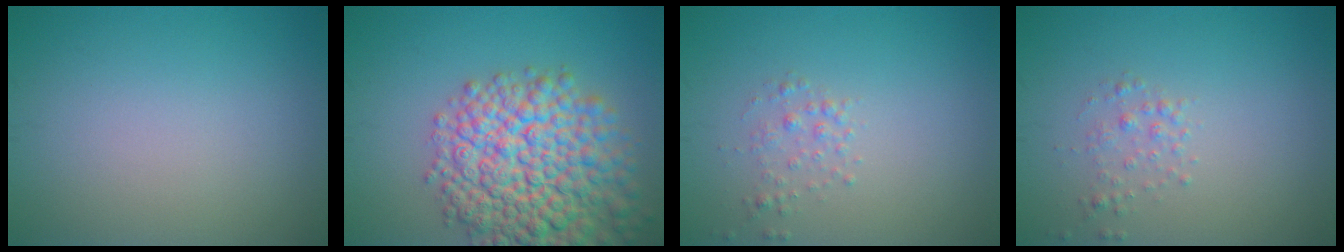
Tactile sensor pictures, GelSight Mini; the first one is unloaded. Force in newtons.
{"total": 11.0, "press": 11.0, "slide": 0.5}
{"total": 1.3, "press": 1.2, "slide": 0.1}
{"total": 1.3, "press": 1.2, "slide": 0.1}